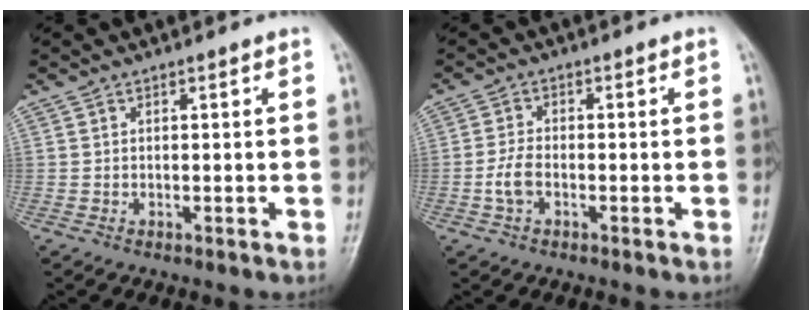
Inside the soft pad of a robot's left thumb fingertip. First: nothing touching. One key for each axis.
{"total": 3.7, "fx": -1.3, "fy": 2.1, "fz": 2.7, "tx": -0.060, "ty": 0.010, "tz": -0.029}